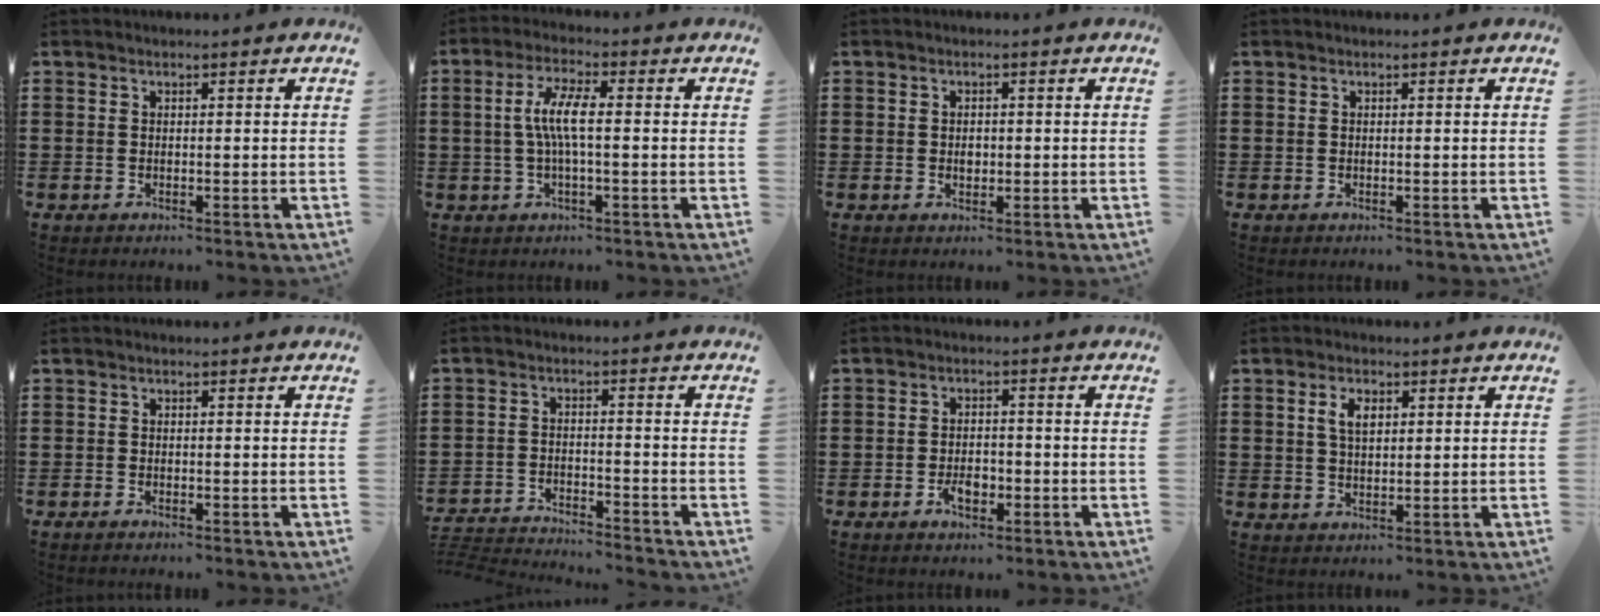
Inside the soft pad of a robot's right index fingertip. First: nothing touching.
{"total": 5.8, "force": [-0.2, 1.2, 5.7], "torque": [-0.118, -0.001, -0.011]}
{"total": 1.4, "force": [0.0, 1.0, 1.1], "torque": [-0.022, 0.006, -0.001]}
{"total": 0.0}
{"total": 0.5, "force": [-0.5, 0.1, 0.1], "torque": [-0.004, -0.001, -0.009]}
{"total": 3.5, "force": [-3.5, 0.0, 0.1], "torque": [-0.015, -0.002, -0.079]}
{"total": 3.2, "force": [-1.4, 1.8, 2.3], "torque": [-0.041, 0.007, -0.024]}
{"total": 3.3, "force": [1.2, 1.7, 2.6], "torque": [-0.057, 0.010, 0.020]}